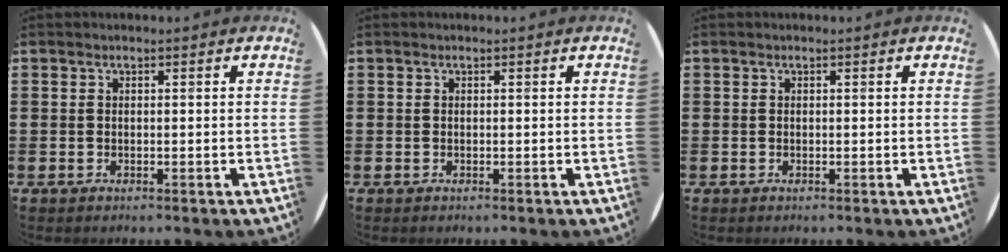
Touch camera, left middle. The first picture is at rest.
{"total": 0.0}
{"total": 0.0}